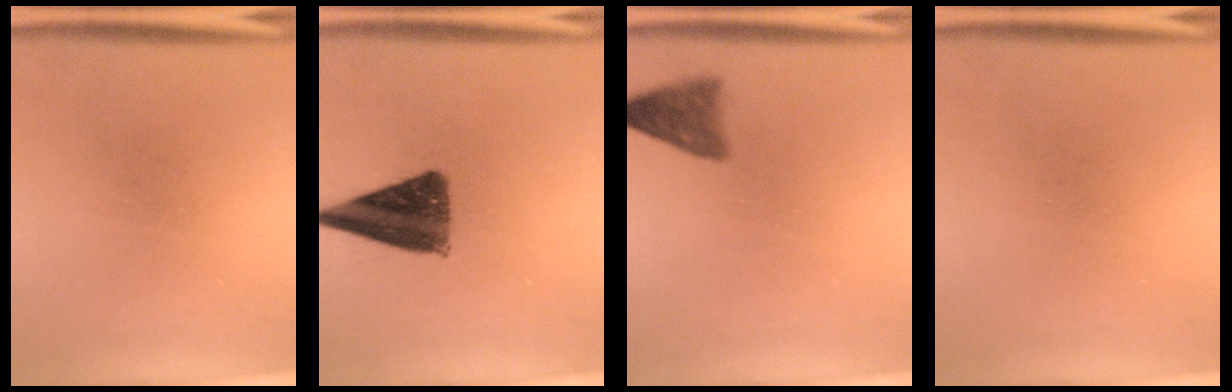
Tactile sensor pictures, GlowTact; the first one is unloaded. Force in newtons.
{"total": 10.7}
{"total": 3.5}
{"total": 0.0}